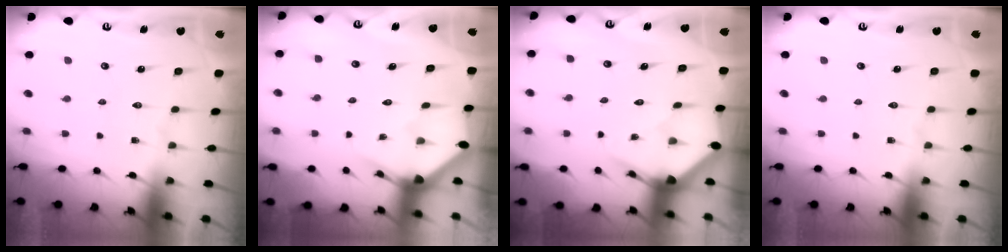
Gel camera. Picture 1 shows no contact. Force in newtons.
{"total": 2.5, "press": 2.5, "slide": 0.1}
{"total": 3.2, "press": 3.2, "slide": 0.1}
{"total": 0.0}